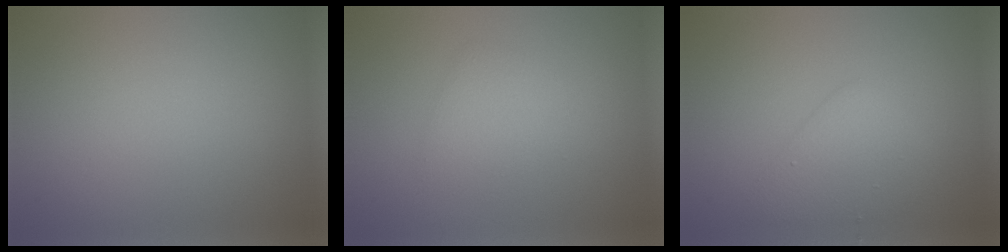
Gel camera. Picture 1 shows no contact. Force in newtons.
{"total": 2.4, "press": 2.4, "slide": 0.3}
{"total": 3.0, "press": 3.0, "slide": 0.2}